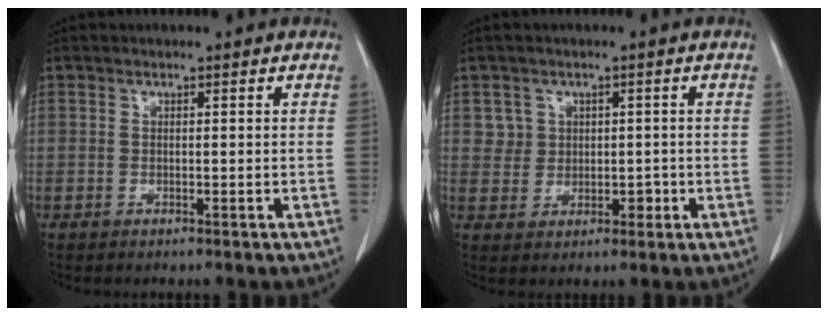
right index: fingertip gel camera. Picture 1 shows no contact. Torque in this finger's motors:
{"motor_torque": [-0.08, 0.04, -0.03, -0.01]}